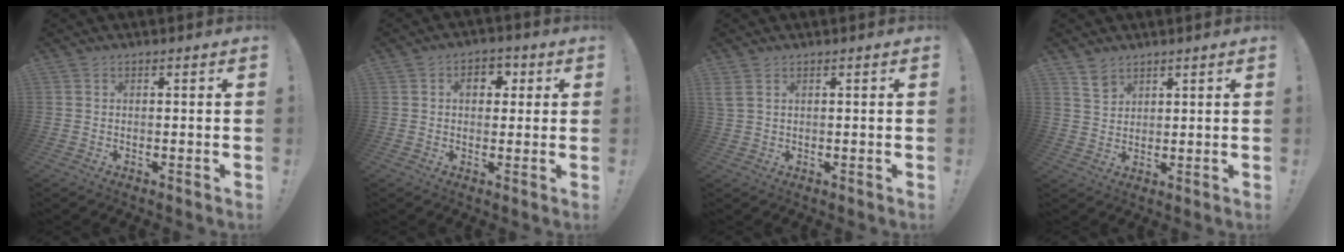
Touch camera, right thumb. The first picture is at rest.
{"total": 6.0, "force": [1.4, 4.3, 3.9], "torque": [-0.046, 0.005, 0.019]}
{"total": 1.9, "force": [0.8, 0.8, 1.5], "torque": [-0.034, 0.003, 0.018]}
{"total": 4.7, "force": [3.4, 2.9, 1.2], "torque": [-0.008, -0.023, 0.064]}